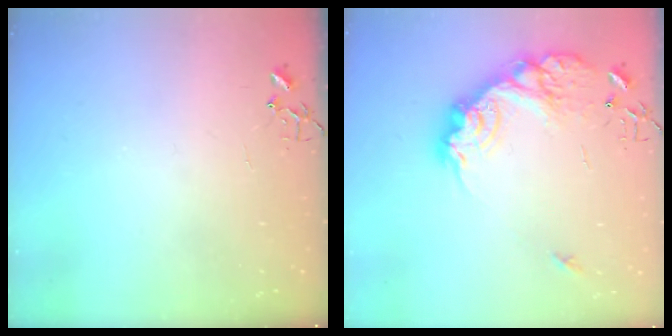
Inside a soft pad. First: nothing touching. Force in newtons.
{"total": 20.9, "press": 20.8, "slide": 1.3}